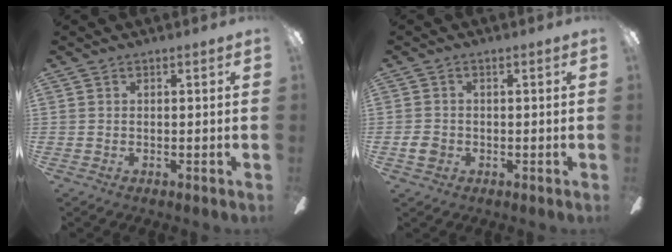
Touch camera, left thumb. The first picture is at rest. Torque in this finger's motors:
{"motor_torque": [0.33, 0.76, 0.04, 0.11, -0.01]}